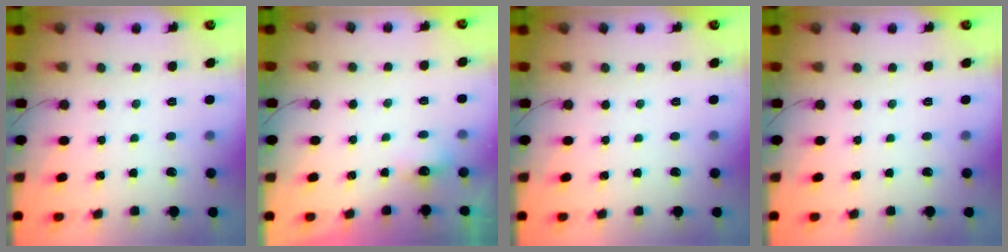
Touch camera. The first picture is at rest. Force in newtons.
{"total": 2.3, "press": 2.2, "slide": 0.7}
{"total": 0.0}
{"total": 0.0}